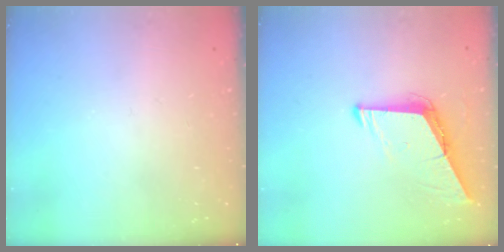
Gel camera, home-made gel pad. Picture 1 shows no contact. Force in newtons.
{"total": 8.6, "press": 8.5, "slide": 0.8}